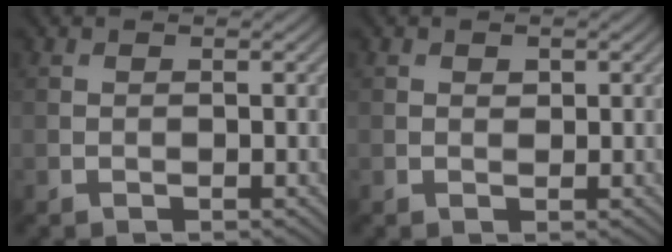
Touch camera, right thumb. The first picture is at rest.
{"total": 0.7, "force": [0.4, 0.5, 0.3], "torque": [-0.005, -0.003, 0.005]}